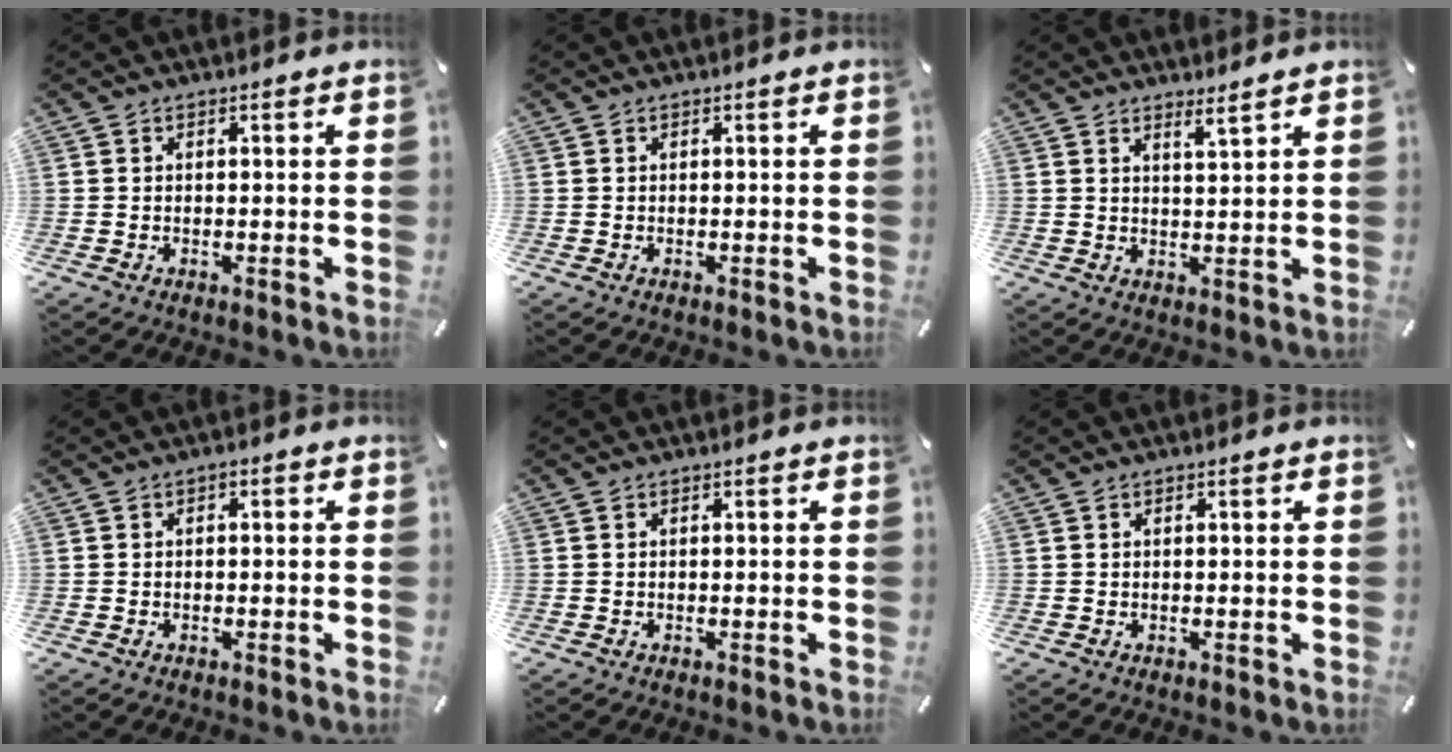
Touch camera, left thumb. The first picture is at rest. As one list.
[{"total": 0.0}, {"total": 2.9, "force": [2.7, -0.3, 1.0], "torque": [-0.025, -0.013, 0.048]}, {"total": 0.7, "force": [-0.3, 0.5, 0.4], "torque": [-0.008, 0.004, -0.007]}, {"total": 0.0}, {"total": 0.0}]